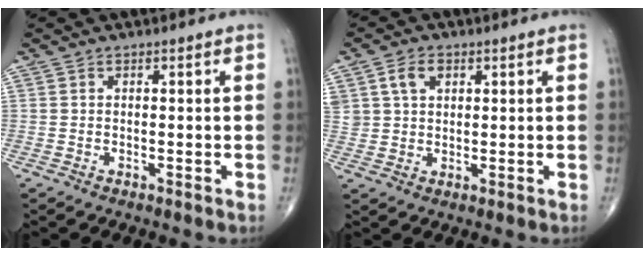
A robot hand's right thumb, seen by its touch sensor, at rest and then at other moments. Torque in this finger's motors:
{"motor_torque": [0.82, 0.71, 0.55, 0.49, -0.01]}